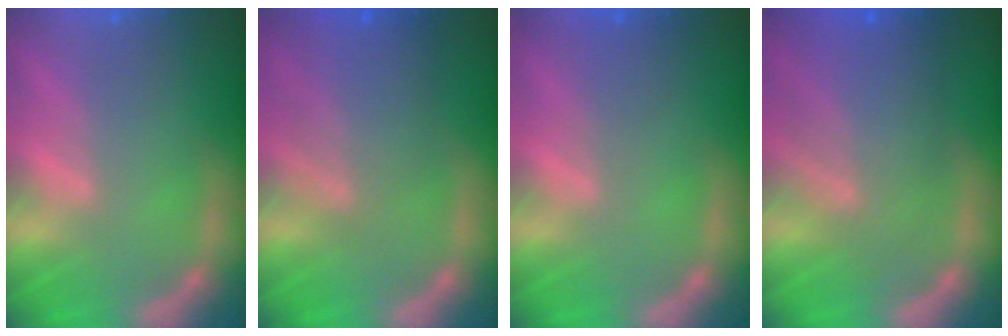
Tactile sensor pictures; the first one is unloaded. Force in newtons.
{"total": 5.5}
{"total": 1.5}
{"total": 7.5}